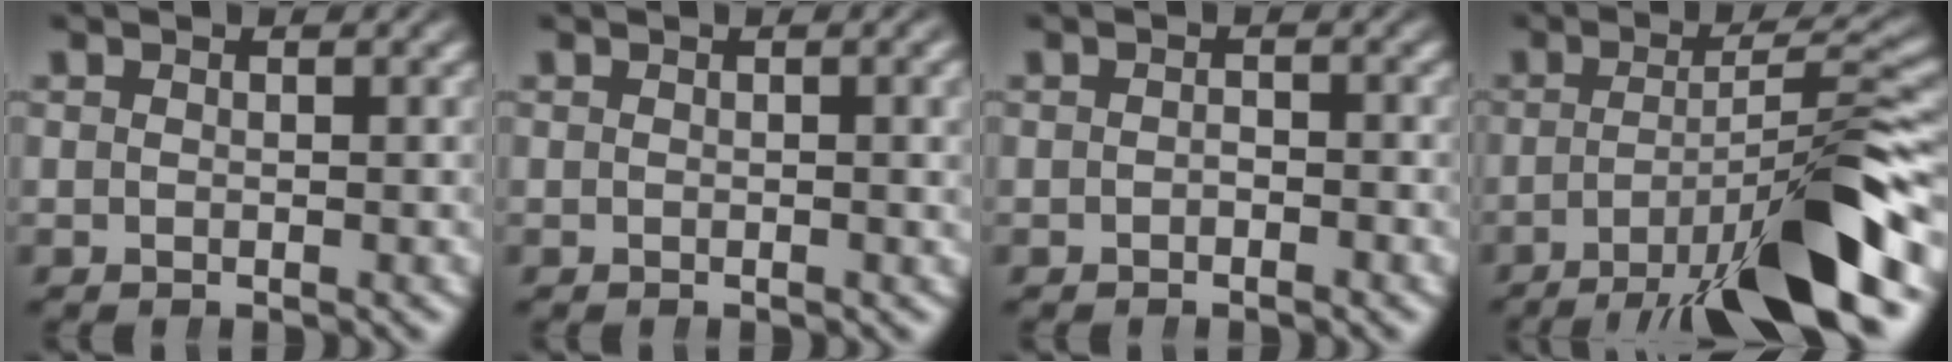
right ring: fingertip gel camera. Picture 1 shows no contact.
{"total": 0.8, "force": [0.3, 0.3, 0.7], "torque": [-0.003, 0.001, 0.005]}
{"total": 0.8, "force": [-0.7, 0.4, 0.2], "torque": [-0.007, -0.004, -0.011]}
{"total": 8.8, "force": [-4.1, 1.5, 7.6], "torque": [-0.102, -0.007, -0.055]}